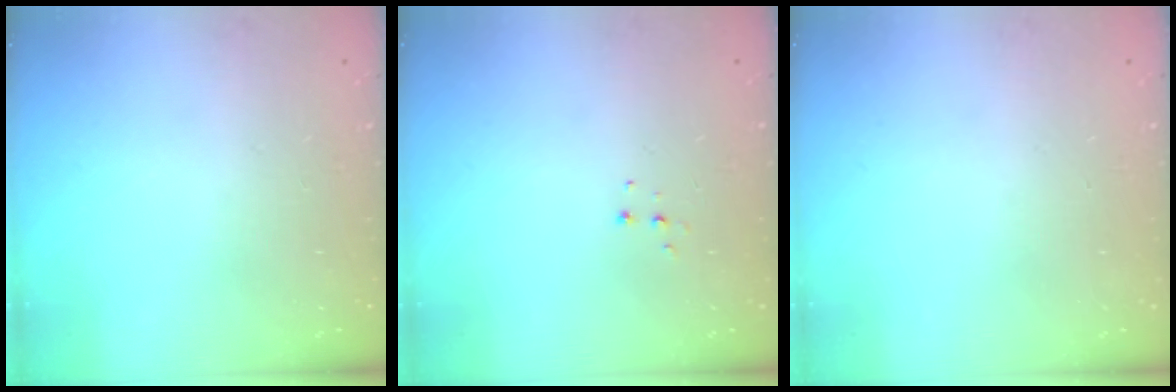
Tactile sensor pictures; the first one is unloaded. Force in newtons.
{"total": 4.5, "press": 4.5, "slide": 0.4}
{"total": 0.0}